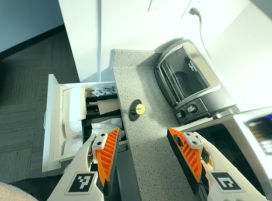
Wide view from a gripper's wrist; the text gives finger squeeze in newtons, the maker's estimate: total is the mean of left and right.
{"total": 0.0}